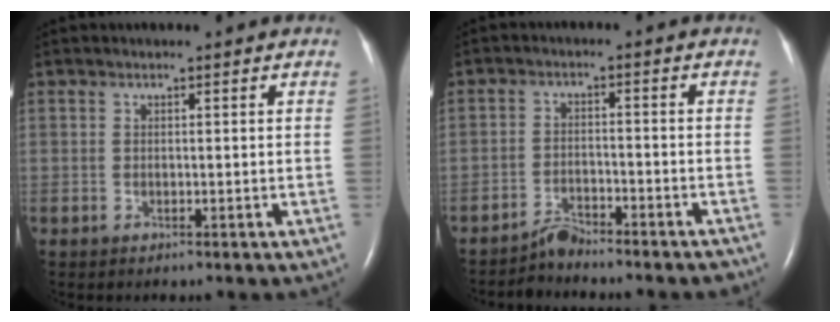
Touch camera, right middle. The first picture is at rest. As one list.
[{"total": 4.4, "force": [-4.3, 0.6, 0.6], "torque": [-0.006, -0.007, -0.070]}]